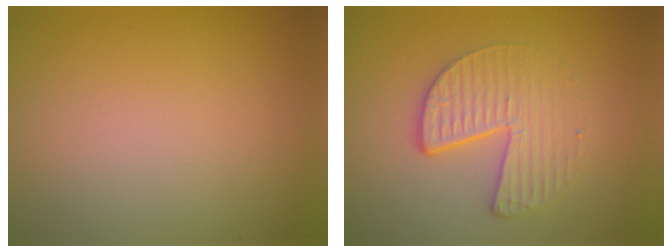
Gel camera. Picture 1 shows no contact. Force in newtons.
{"total": 4.7, "press": 3.0, "slide": 3.6}